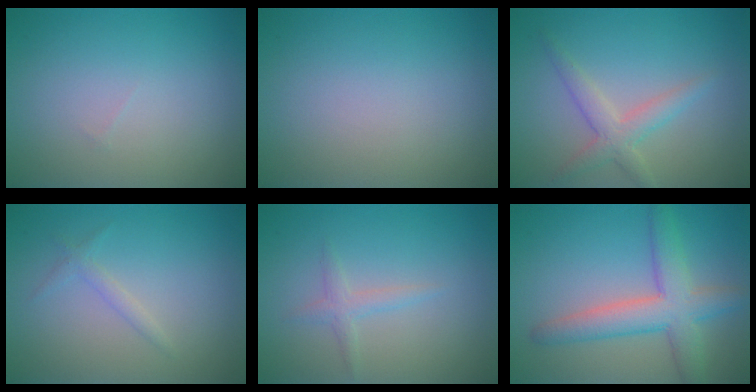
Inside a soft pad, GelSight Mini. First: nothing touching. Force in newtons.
{"total": 0.0}
{"total": 2.7, "press": 2.7, "slide": 0.1}
{"total": 1.1, "press": 1.1, "slide": 0.1}
{"total": 1.3, "press": 1.3, "slide": 0.1}
{"total": 5.5, "press": 5.5, "slide": 0.3}